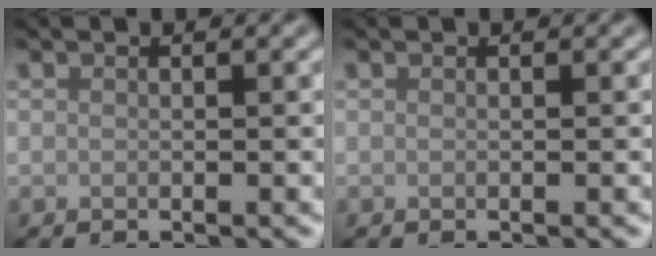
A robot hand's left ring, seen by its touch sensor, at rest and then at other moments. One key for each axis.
{"total": 0.0}